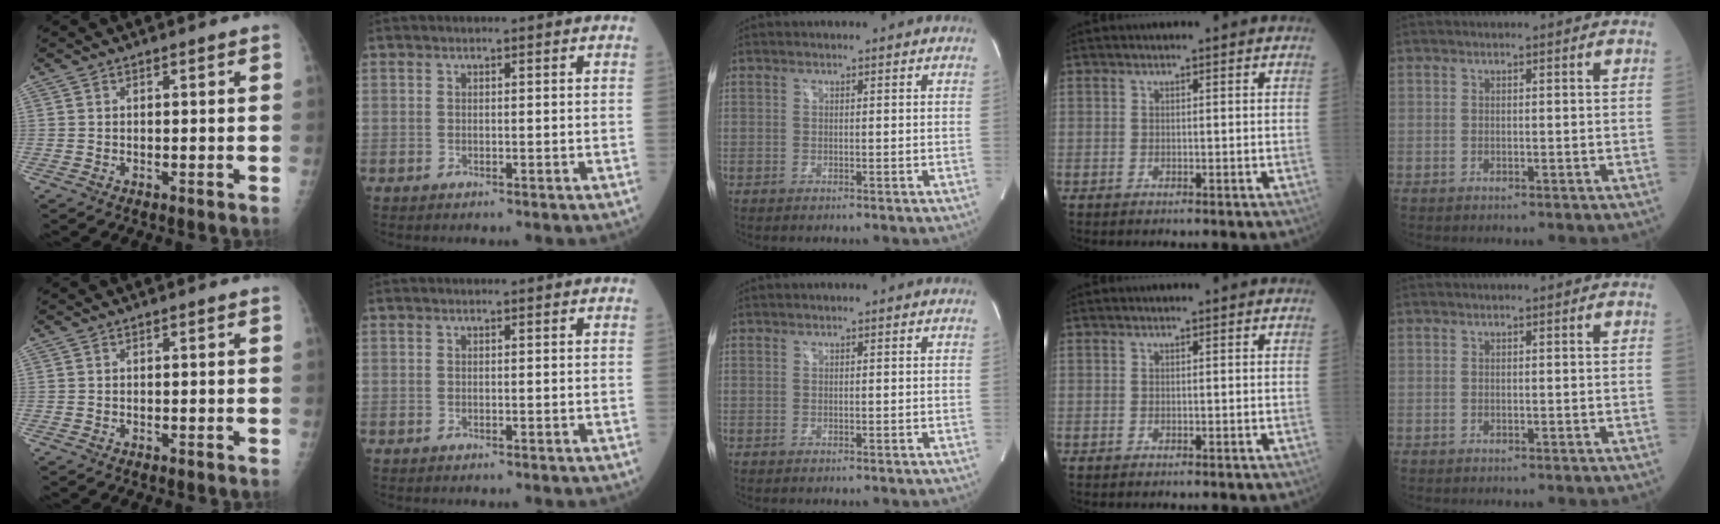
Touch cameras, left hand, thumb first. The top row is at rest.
{}